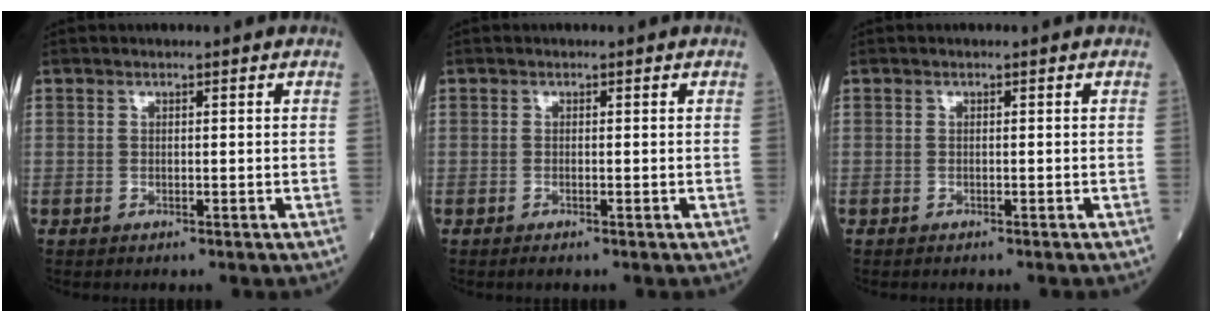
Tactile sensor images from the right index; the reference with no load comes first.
{"total": 0.5, "force": [-0.3, -0.1, 0.4], "torque": [-0.011, -0.001, -0.008]}
{"total": 1.4, "force": [-1.2, 0.0, 0.6], "torque": [-0.006, 0.000, -0.016]}